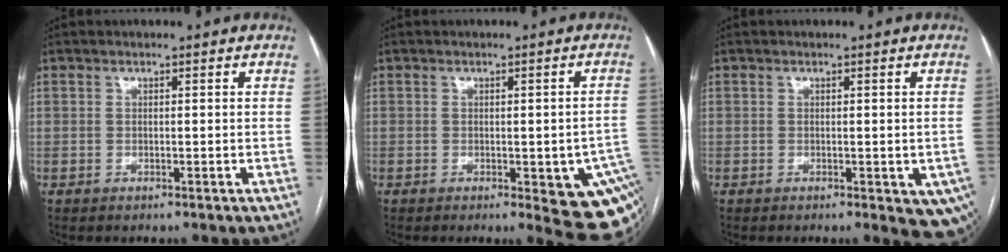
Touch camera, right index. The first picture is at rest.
{"total": 12.4, "force": [-4.5, 3.6, 10.9], "torque": [-0.070, 0.007, -0.047]}
{"total": 7.5, "force": [-3.3, 3.1, 6.0], "torque": [-0.048, -0.011, -0.045]}